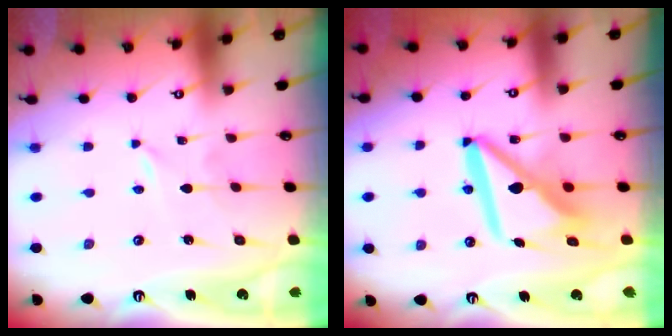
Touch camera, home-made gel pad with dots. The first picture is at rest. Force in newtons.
{"total": 13.2, "press": 13.2, "slide": 1.5}